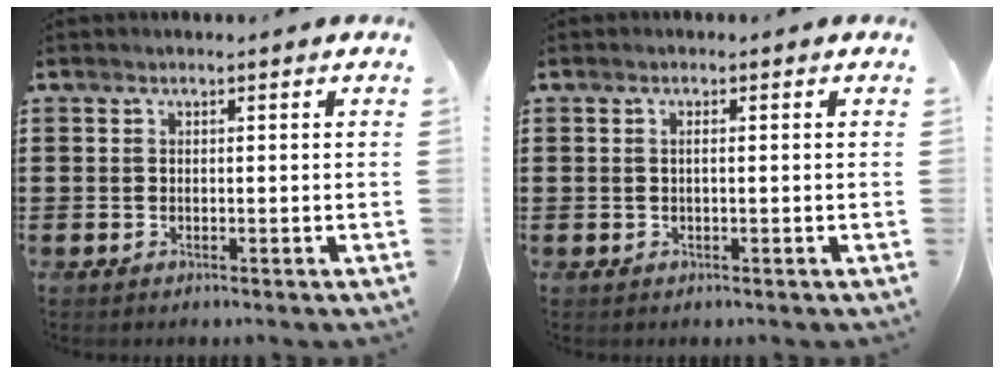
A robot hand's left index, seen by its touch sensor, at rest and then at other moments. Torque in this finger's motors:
{"motor_torque": [-0.03, 0.01, -0.01, -0.01]}